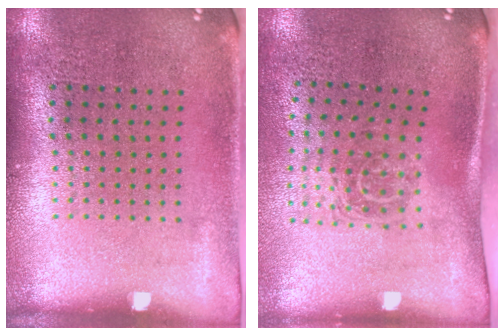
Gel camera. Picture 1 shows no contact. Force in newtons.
{"total": 1.7, "press": 1.2, "slide": 1.2}